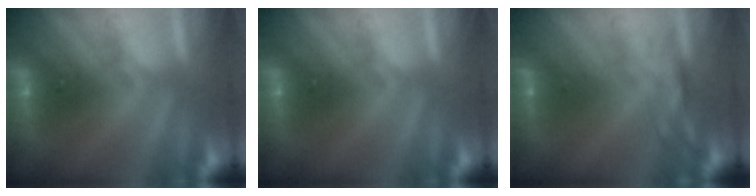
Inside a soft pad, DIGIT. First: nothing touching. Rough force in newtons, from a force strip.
{"total": 0.0}
{"total": 3.9}